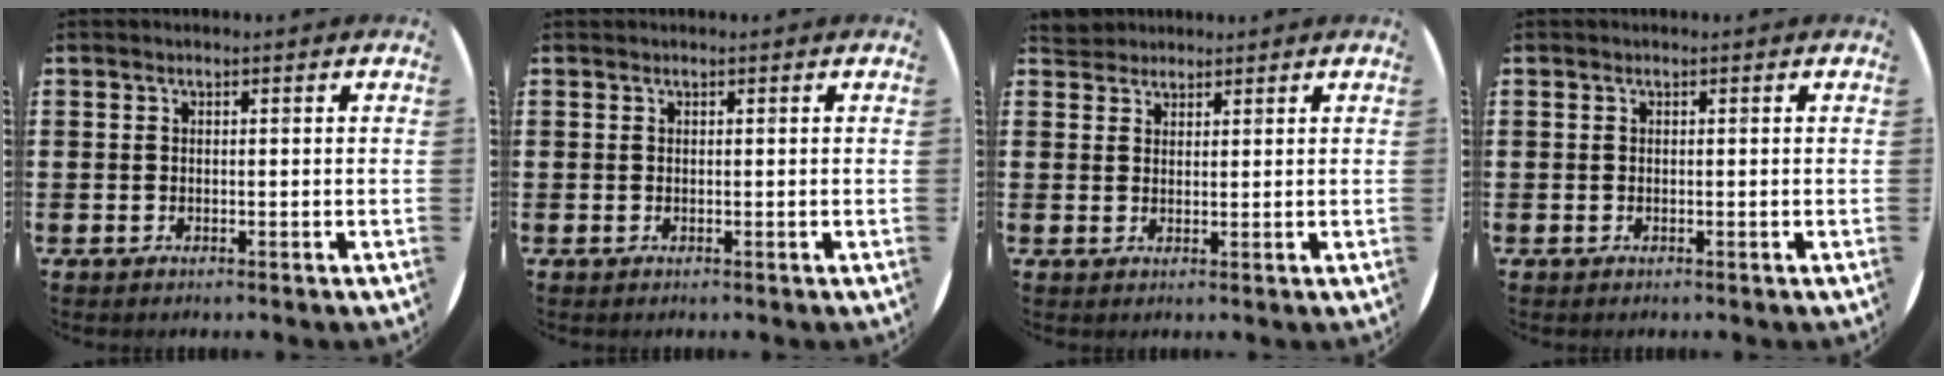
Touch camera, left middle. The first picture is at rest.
{"total": 0.0}
{"total": 2.5, "force": [2.4, 0.9, -0.2], "torque": [-0.002, 0.003, 0.048]}
{"total": 0.0}